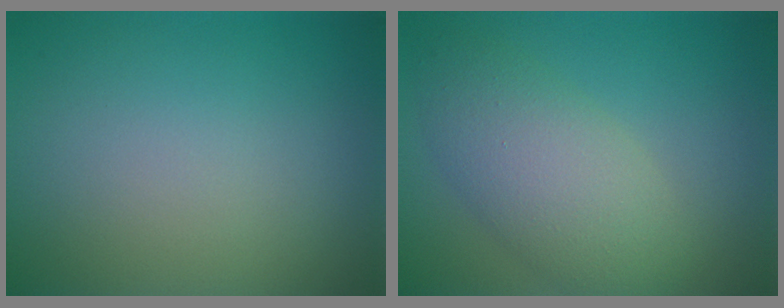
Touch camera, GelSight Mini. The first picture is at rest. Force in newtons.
{"total": 5.8, "press": 5.8, "slide": 0.1}